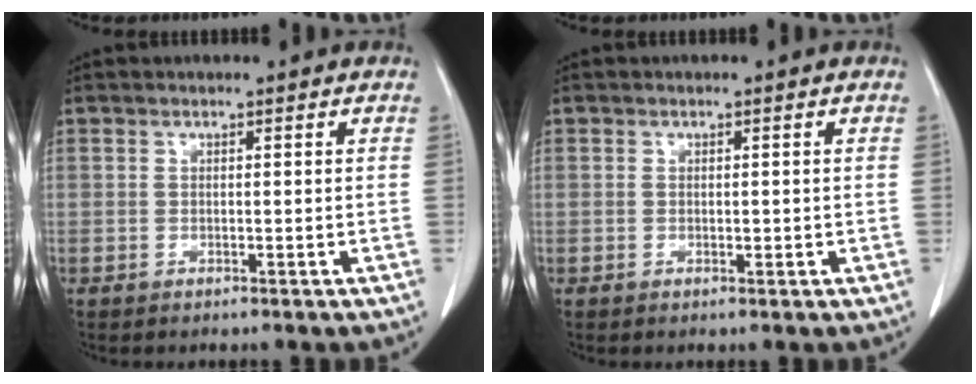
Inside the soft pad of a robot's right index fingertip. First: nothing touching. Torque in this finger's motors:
{"motor_torque": [-0.26, 0.51, 0.03, 0.02]}